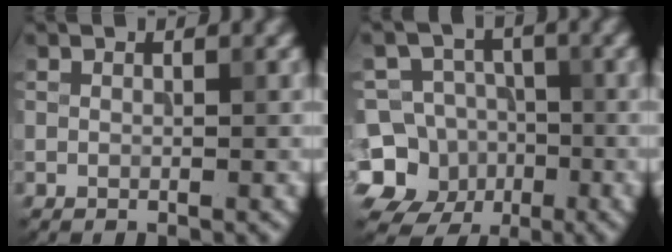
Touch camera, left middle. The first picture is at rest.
{"total": 9.3, "force": [-3.5, 8.4, 1.9], "torque": [-0.026, 0.005, -0.083]}